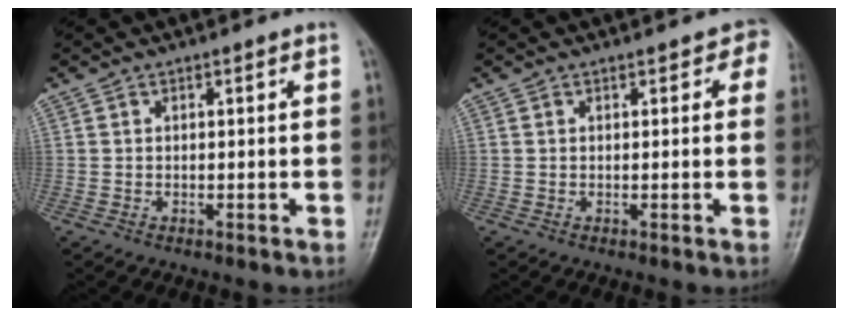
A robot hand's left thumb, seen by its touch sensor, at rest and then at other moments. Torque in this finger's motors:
{"motor_torque": [0.13, 0.25, 0.12, -0.17, 0.00]}